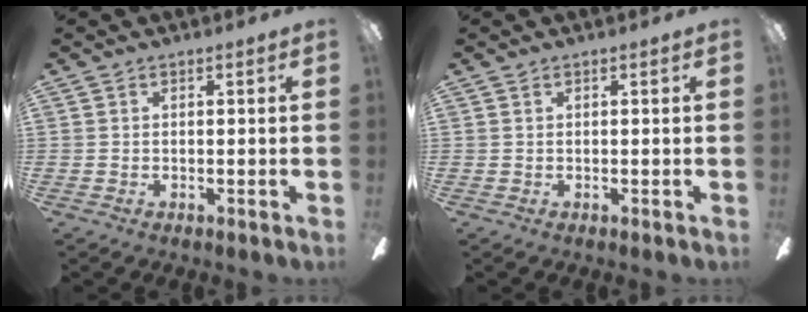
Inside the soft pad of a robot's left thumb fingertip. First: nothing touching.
{"total": 0.0}